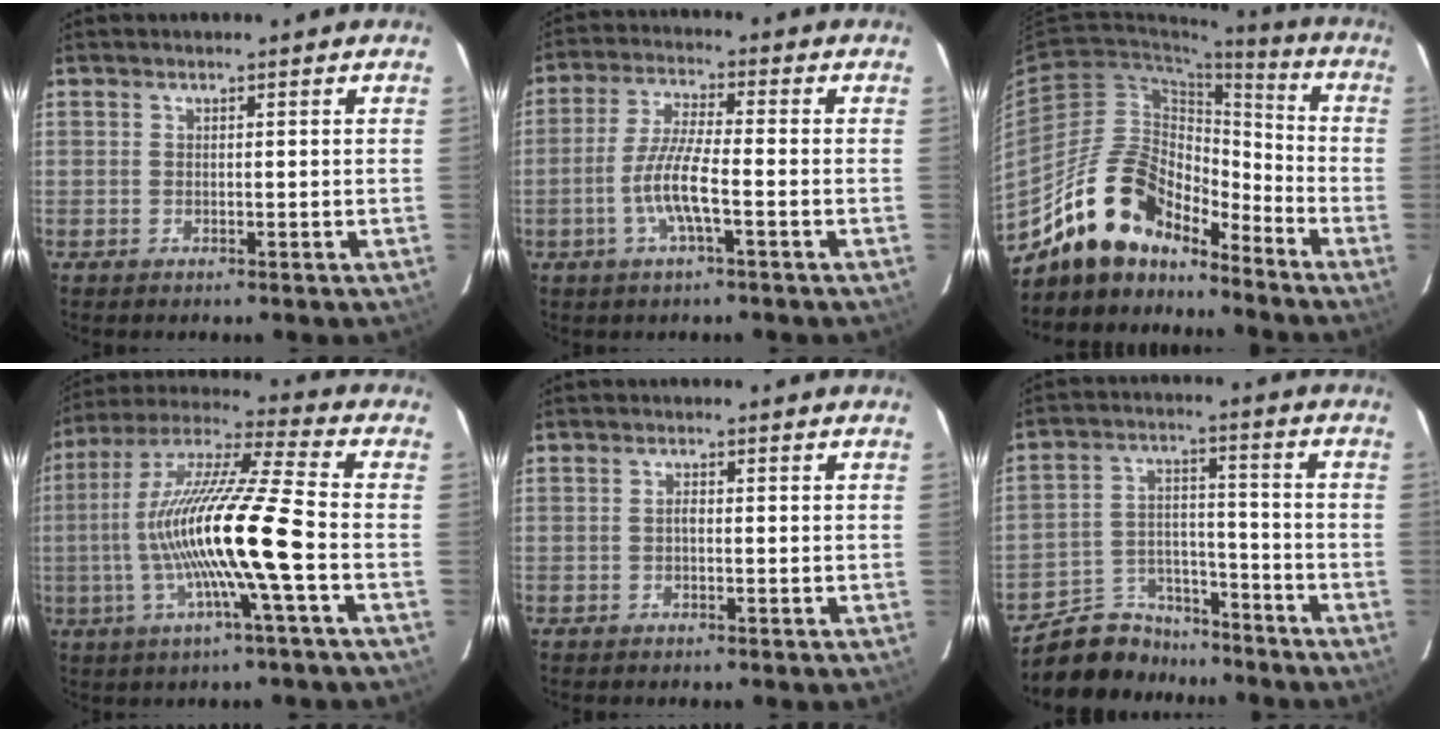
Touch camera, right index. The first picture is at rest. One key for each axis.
{"total": 7.7, "fx": -2.7, "fy": 0.9, "fz": 7.2, "tx": -0.148, "ty": -0.002, "tz": -0.052}
{"total": 16.7, "fx": -13.7, "fy": 7.1, "fz": 6.4, "tx": -0.124, "ty": 0.026, "tz": -0.235}
{"total": 17.8, "fx": -3.7, "fy": -0.1, "fz": 17.4, "tx": -0.327, "ty": -0.004, "tz": -0.073}
{"total": 0.7, "fx": -0.3, "fy": 0.4, "fz": 0.6, "tx": -0.011, "ty": 0.005, "tz": -0.006}
{"total": 11.3, "fx": -9.8, "fy": 5.3, "fz": 1.5, "tx": -0.044, "ty": 0.037, "tz": -0.158}